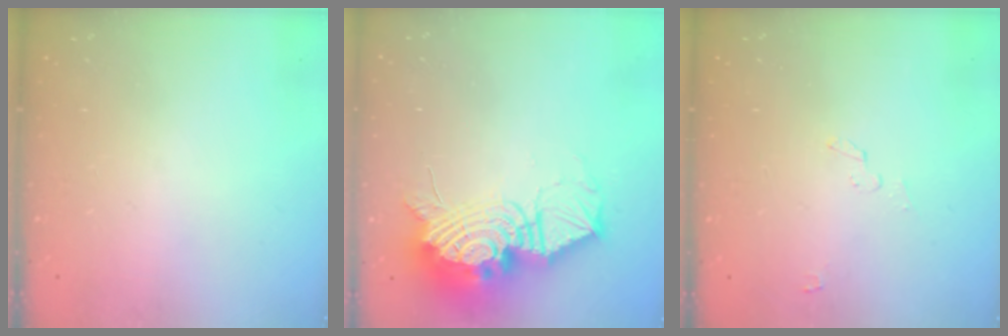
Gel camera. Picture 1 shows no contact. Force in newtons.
{"total": 21.9, "press": 21.8, "slide": 2.1}
{"total": 2.5, "press": 2.5, "slide": 0.3}